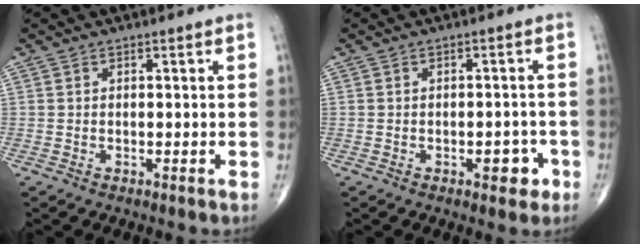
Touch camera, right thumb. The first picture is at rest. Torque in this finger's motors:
{"motor_torque": [0.78, 0.57, 0.13, -0.39, 0.08]}